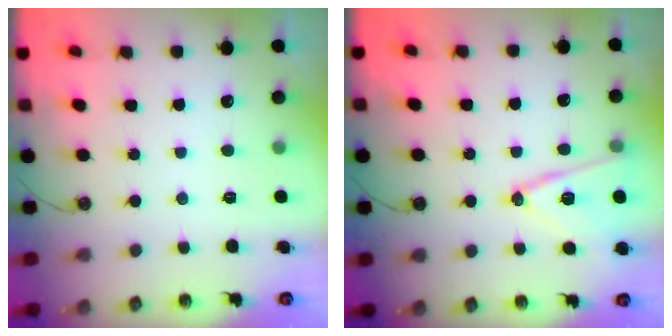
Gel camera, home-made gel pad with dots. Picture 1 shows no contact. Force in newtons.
{"total": 13.3, "press": 12.9, "slide": 3.5}